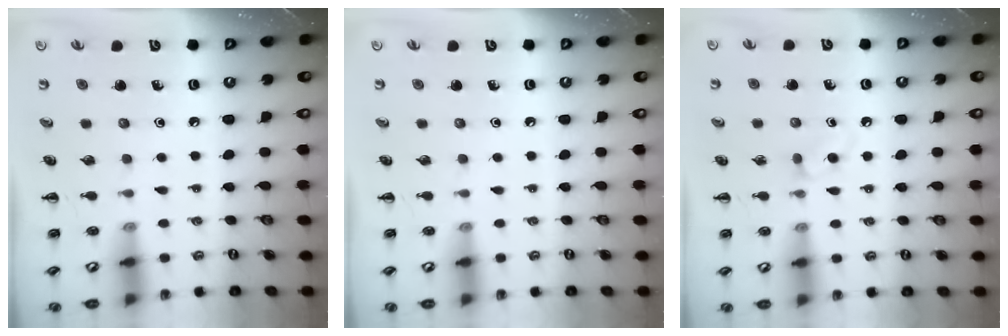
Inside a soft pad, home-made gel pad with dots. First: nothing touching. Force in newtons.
{"total": 0.0}
{"total": 3.5, "press": 3.3, "slide": 1.4}